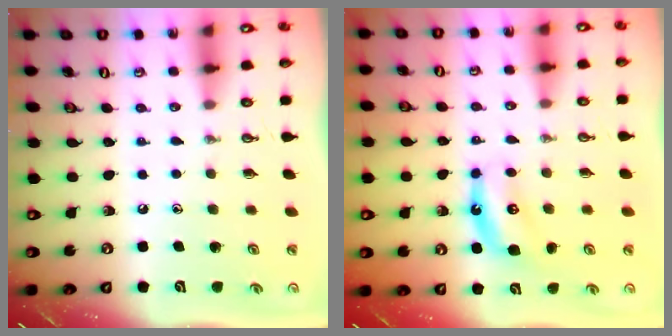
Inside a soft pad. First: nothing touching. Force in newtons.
{"total": 6.2, "press": 6.1, "slide": 1.0}